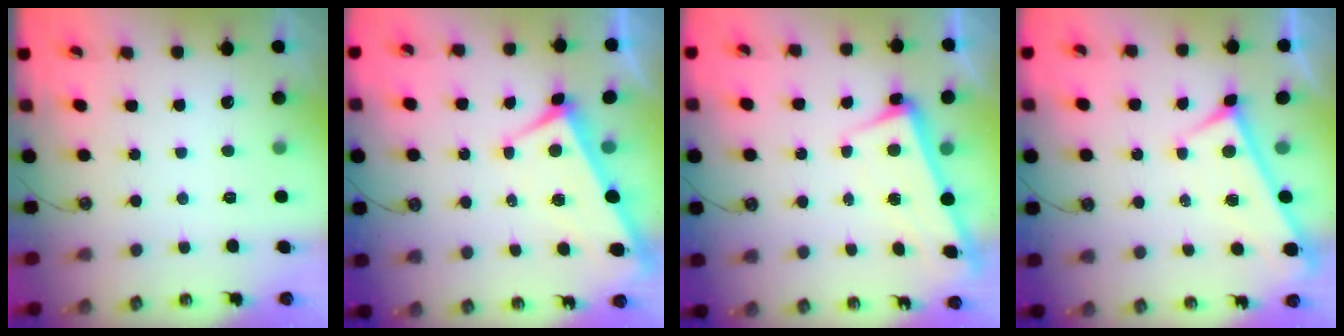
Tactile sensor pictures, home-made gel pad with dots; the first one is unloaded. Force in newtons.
{"total": 2.5, "press": 2.4, "slide": 0.8}
{"total": 2.2, "press": 2.0, "slide": 0.9}
{"total": 0.0}